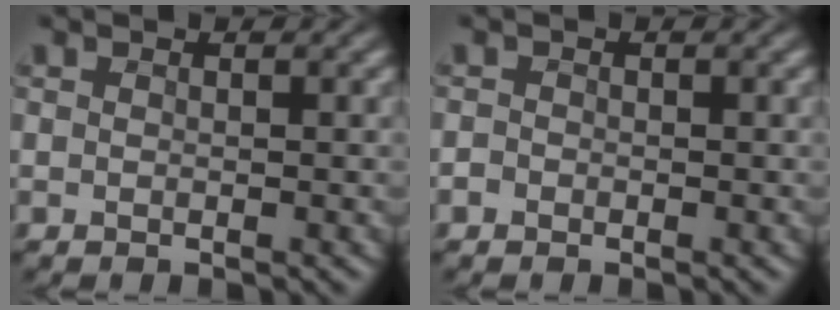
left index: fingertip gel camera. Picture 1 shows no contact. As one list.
[{"total": 0.6, "force": [-0.4, 0.4, 0.1], "torque": [0.001, -0.003, -0.009]}]